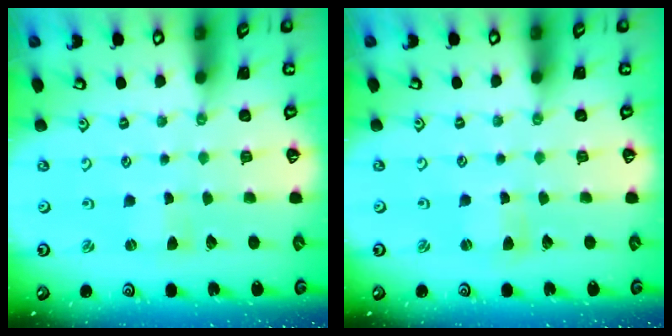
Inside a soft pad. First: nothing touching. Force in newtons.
{"total": 1.2, "press": 1.2, "slide": 0.2}